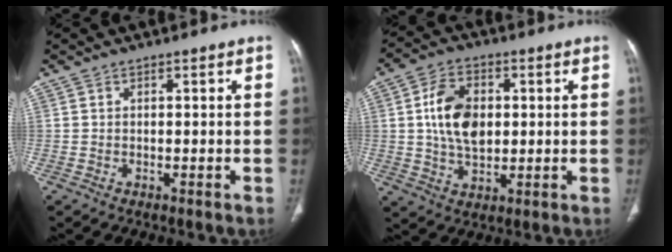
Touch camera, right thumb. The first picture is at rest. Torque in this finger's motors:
{"motor_torque": [1.21, 1.48, 0.82, -0.89, 0.12]}